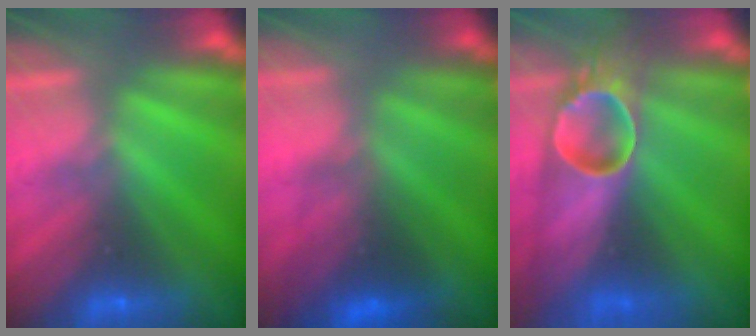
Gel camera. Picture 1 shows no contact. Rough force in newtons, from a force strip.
{"total": 2.3}
{"total": 8.3}